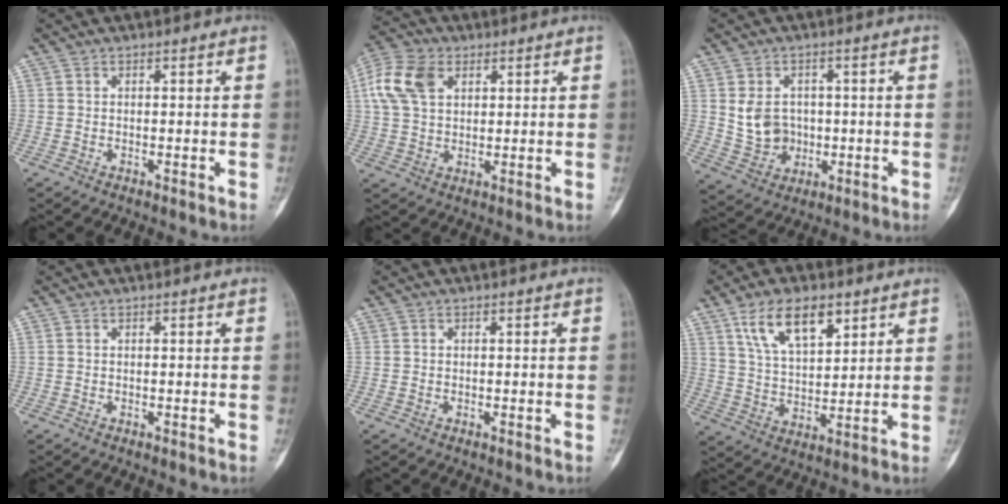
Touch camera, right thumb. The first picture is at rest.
{"total": 10.4, "force": [3.6, 7.0, 6.8], "torque": [-0.134, 0.010, 0.064]}
{"total": 7.5, "force": [0.4, 6.4, 3.9], "torque": [-0.037, -0.001, 0.019]}
{"total": 0.0}
{"total": 0.0}
{"total": 11.9, "force": [6.6, 5.7, 8.1], "torque": [-0.129, -0.025, 0.129]}